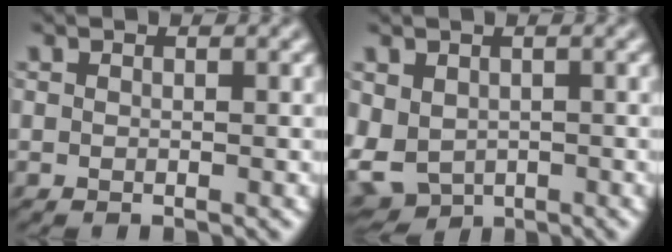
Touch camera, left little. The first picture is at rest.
{"total": 5.4, "force": [-0.5, 4.3, 3.2], "torque": [-0.083, -0.010, -0.006]}